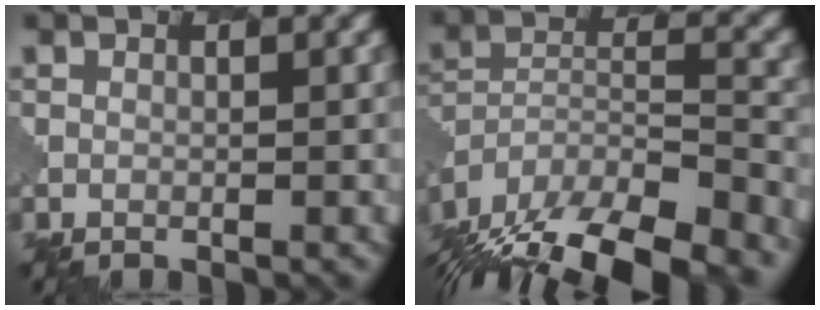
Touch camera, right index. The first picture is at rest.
{"total": 16.1, "force": [-13.4, 5.4, 7.2], "torque": [-0.131, 0.001, -0.190]}